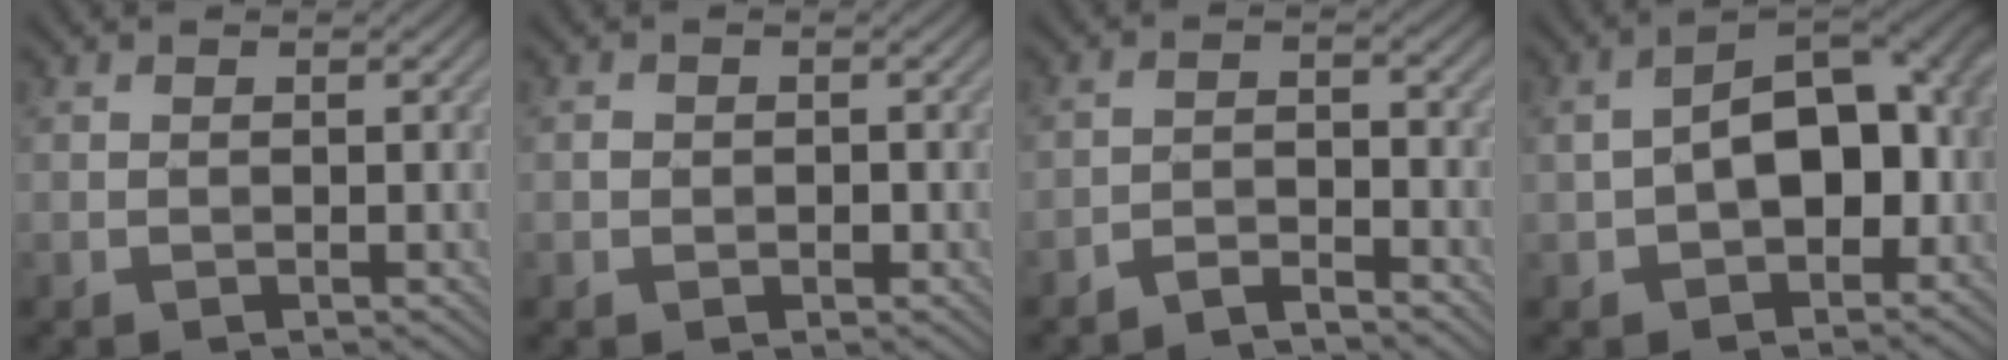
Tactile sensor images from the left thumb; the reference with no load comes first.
{"total": 1.1, "force": [-0.2, 1.0, 0.5], "torque": [-0.007, -0.005, -0.005]}
{"total": 3.1, "force": [-2.9, 0.5, 1.1], "torque": [-0.019, 0.003, -0.061]}
{"total": 13.7, "force": [-1.1, 8.4, 10.7], "torque": [-0.163, 0.005, -0.019]}